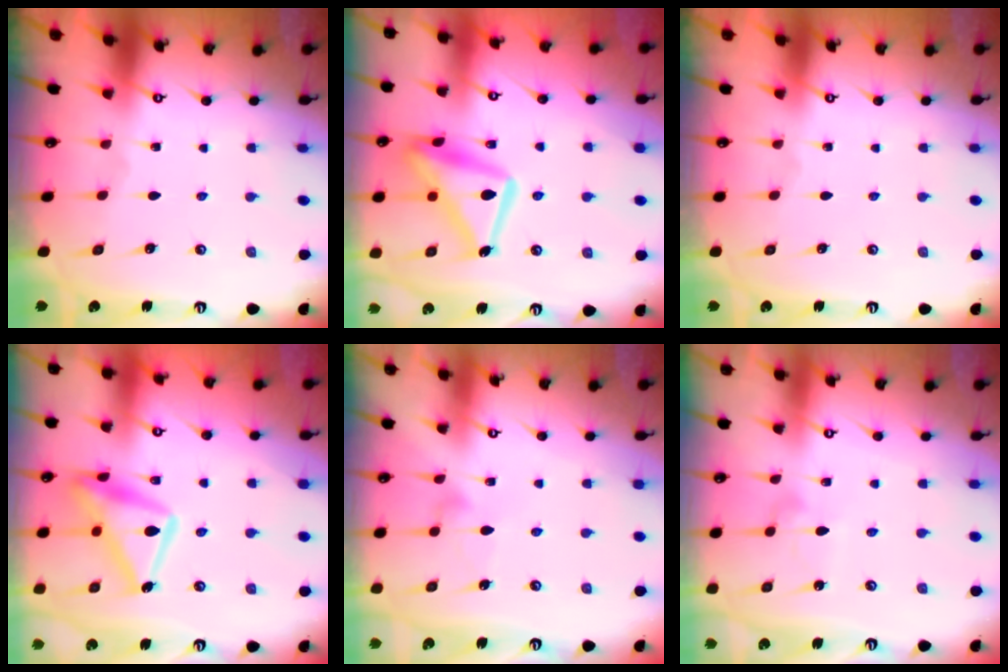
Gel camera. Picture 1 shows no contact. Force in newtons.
{"total": 17.0, "press": 16.9, "slide": 1.2}
{"total": 0.0}
{"total": 18.8, "press": 18.7, "slide": 1.3}
{"total": 7.7, "press": 7.7, "slide": 0.5}
{"total": 5.8, "press": 5.8, "slide": 0.4}